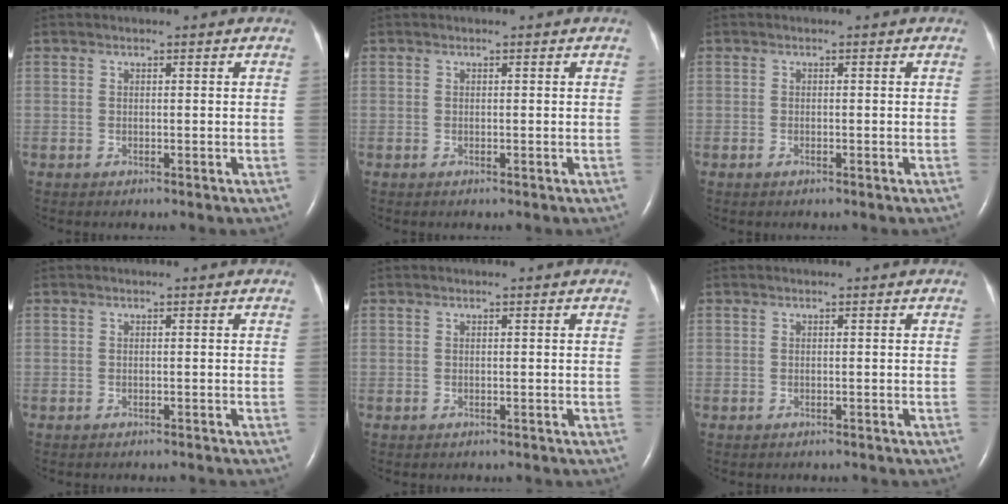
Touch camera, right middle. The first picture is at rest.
{"total": 0.0}
{"total": 0.6, "force": [-0.4, 0.2, 0.4], "torque": [-0.011, -0.001, -0.005]}
{"total": 3.2, "force": [-3.0, 0.5, 0.9], "torque": [-0.016, -0.005, -0.035]}
{"total": 1.4, "force": [-1.3, 0.4, 0.5], "torque": [-0.015, -0.004, -0.013]}
{"total": 2.5, "force": [-2.2, 0.7, 0.7], "torque": [-0.017, -0.004, -0.024]}